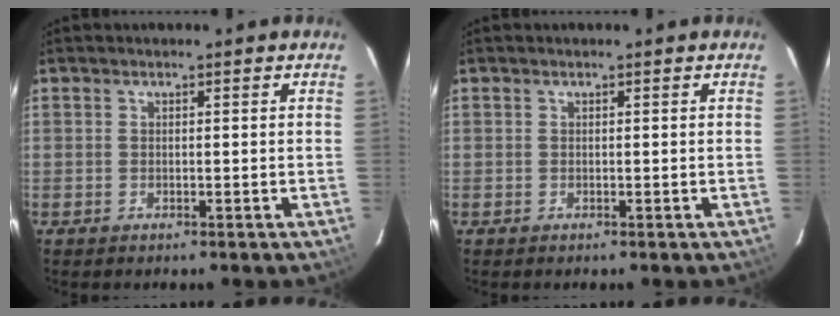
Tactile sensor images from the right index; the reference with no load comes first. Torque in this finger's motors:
{"motor_torque": [0.00, 0.00, 0.03, 0.00]}